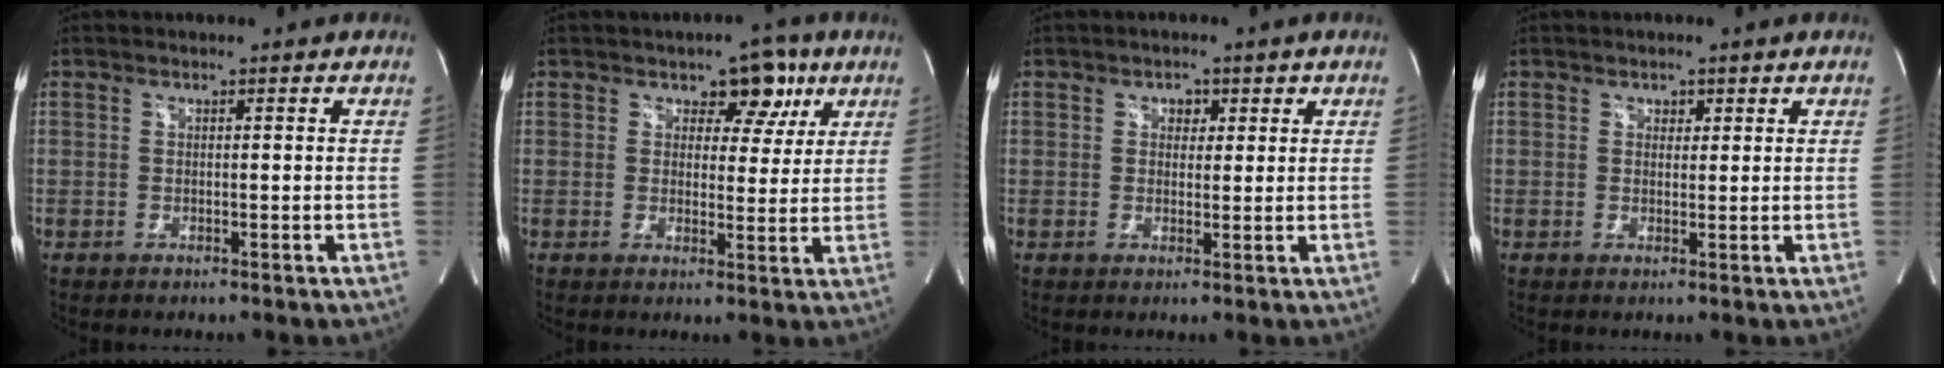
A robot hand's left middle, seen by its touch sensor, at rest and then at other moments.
{"total": 6.0, "force": [3.2, 3.9, 3.3], "torque": [-0.022, 0.012, 0.039]}
{"total": 2.4, "force": [1.0, 1.8, 1.1], "torque": [-0.011, 0.006, 0.012]}
{"total": 1.5, "force": [0.8, 1.1, 0.5], "torque": [-0.003, 0.000, 0.012]}